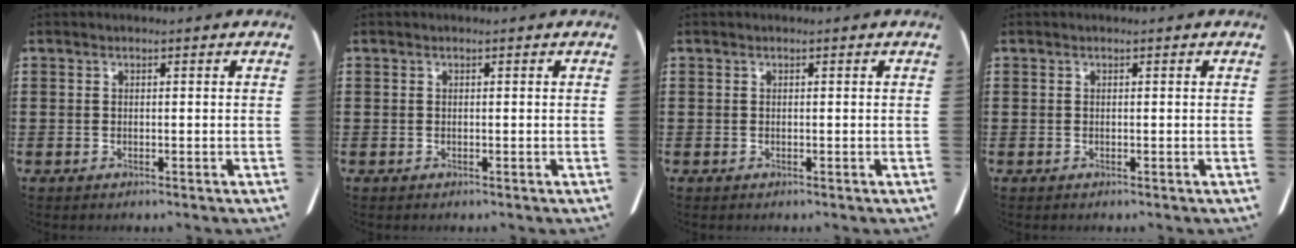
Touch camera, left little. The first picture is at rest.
{"total": 0.0}
{"total": 0.0}
{"total": 0.0}